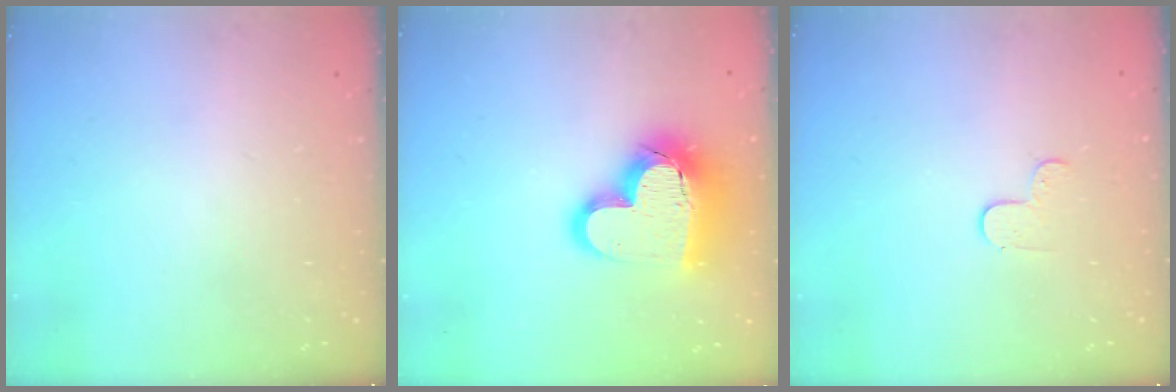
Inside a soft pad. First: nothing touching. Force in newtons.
{"total": 19.2, "press": 19.2, "slide": 1.6}
{"total": 3.5, "press": 3.5, "slide": 0.4}